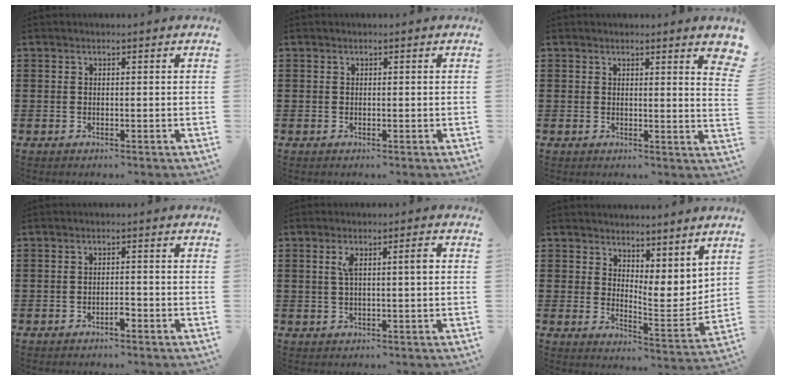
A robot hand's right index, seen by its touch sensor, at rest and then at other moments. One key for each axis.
{"total": 0.0}
{"total": 2.4, "fx": 1.7, "fy": 0.0, "fz": 1.7, "tx": -0.031, "ty": -0.002, "tz": 0.029}
{"total": 1.8, "fx": -1.1, "fy": 0.5, "fz": 1.3, "tx": -0.025, "ty": 0.000, "tz": -0.021}
{"total": 4.0, "fx": 0.9, "fy": 0.7, "fz": 3.8, "tx": -0.065, "ty": 0.002, "tz": 0.009}
{"total": 5.7, "fx": 4.7, "fy": 2.4, "fz": 2.0, "tx": -0.040, "ty": -0.036, "tz": 0.088}